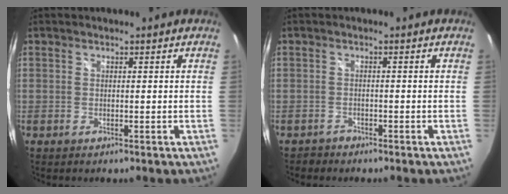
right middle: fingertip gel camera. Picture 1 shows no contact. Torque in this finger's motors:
{"motor_torque": [-0.51, -0.23, -0.06, -0.01]}